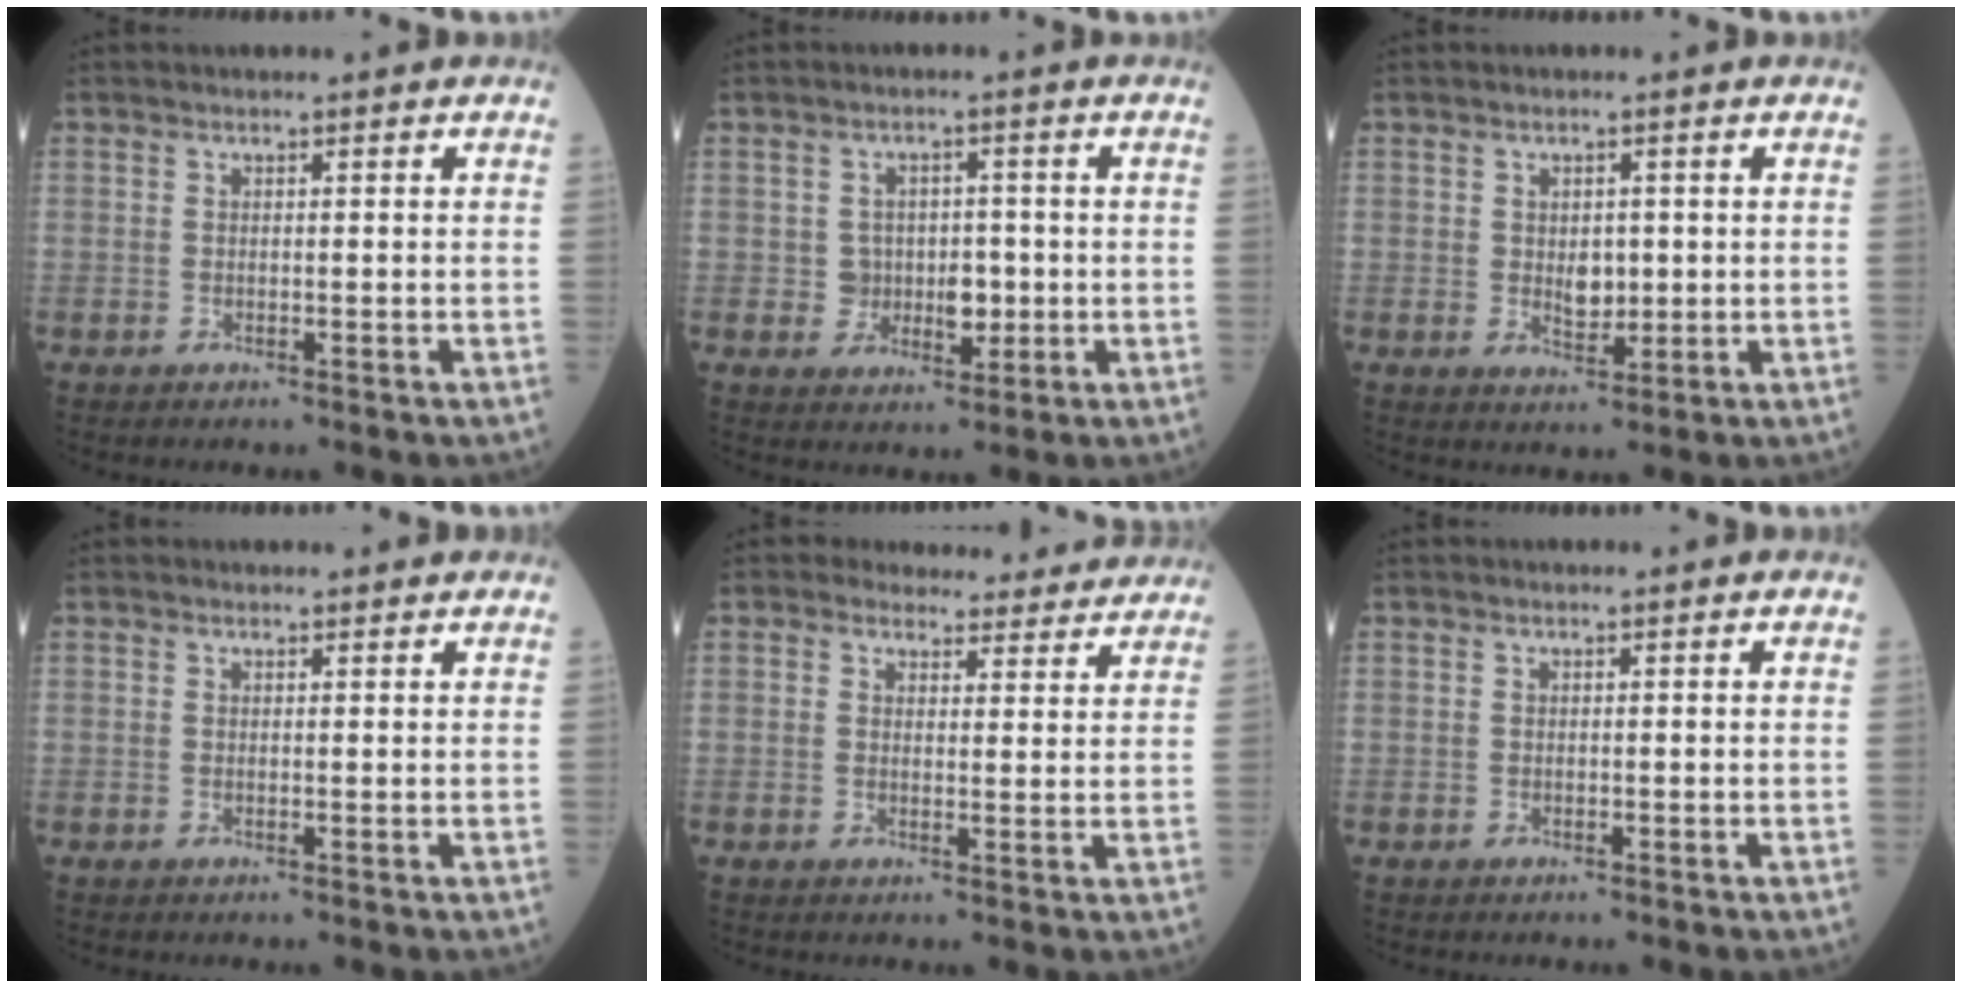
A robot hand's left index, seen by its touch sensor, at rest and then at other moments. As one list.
[{"total": 4.4, "force": [-0.4, 3.6, 2.4], "torque": [-0.024, 0.008, 0.001]}, {"total": 3.0, "force": [0.2, 2.0, 2.2], "torque": [-0.031, -0.001, 0.010]}, {"total": 1.2, "force": [1.1, 0.2, 0.1], "torque": [-0.003, 0.004, 0.014]}, {"total": 8.4, "force": [7.8, 2.9, 0.6], "torque": [0.026, 0.005, 0.073]}, {"total": 0.0}]